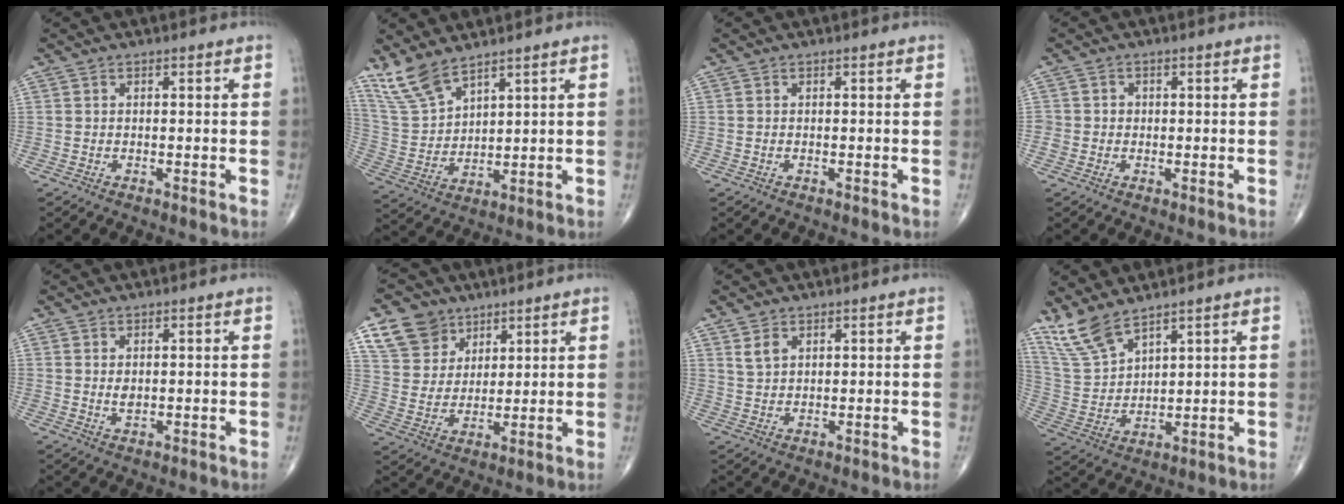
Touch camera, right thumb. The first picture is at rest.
{"total": 9.0, "force": [7.2, 3.1, 4.4], "torque": [-0.093, -0.031, 0.166]}
{"total": 0.0}
{"total": 2.1, "force": [-0.2, 2.1, 0.3], "torque": [0.011, 0.007, -0.004]}
{"total": 1.9, "force": [0.3, 1.1, 1.4], "torque": [-0.022, -0.005, 0.009]}
{"total": 10.3, "force": [6.1, 7.8, 2.7], "torque": [-0.028, -0.027, 0.124]}
{"total": 2.9, "force": [1.6, 1.9, 1.5], "torque": [-0.024, -0.007, 0.038]}
{"total": 8.9, "force": [7.2, 2.9, 4.4], "torque": [-0.096, -0.032, 0.166]}